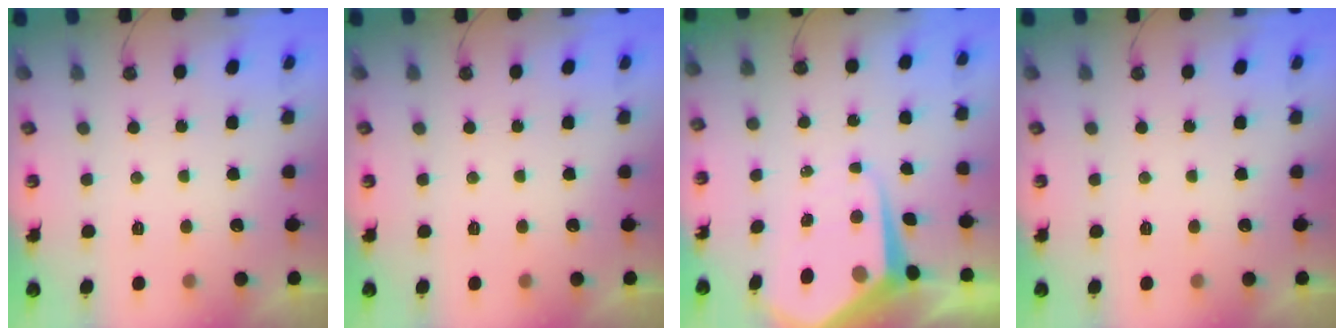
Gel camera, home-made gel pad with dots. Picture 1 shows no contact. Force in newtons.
{"total": 0.0}
{"total": 8.5, "press": 8.5, "slide": 0.7}
{"total": 0.0}